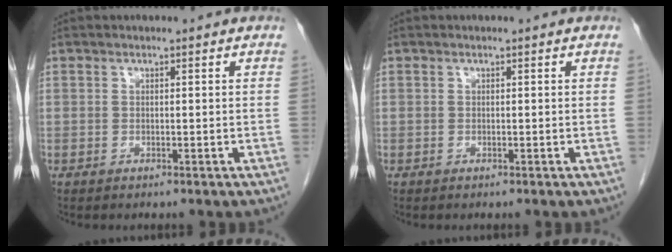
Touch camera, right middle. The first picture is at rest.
{"total": 0.0}